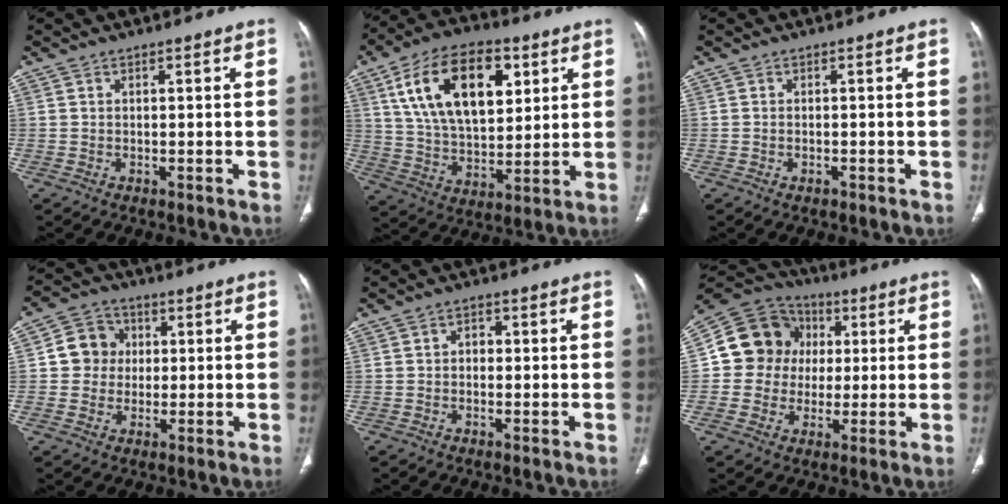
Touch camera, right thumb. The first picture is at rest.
{"total": 20.9, "force": [7.8, 11.5, 15.6], "torque": [-0.237, -0.017, 0.139]}
{"total": 0.7, "force": [-0.4, 0.4, 0.4], "torque": [-0.003, 0.007, -0.004]}
{"total": 7.8, "force": [0.8, 7.3, 2.7], "torque": [-0.011, 0.008, 0.003]}
{"total": 2.1, "force": [0.1, 1.7, 1.3], "torque": [-0.011, 0.009, -0.001]}
{"total": 12.1, "force": [1.4, 11.1, 4.7], "torque": [-0.054, 0.017, 0.014]}